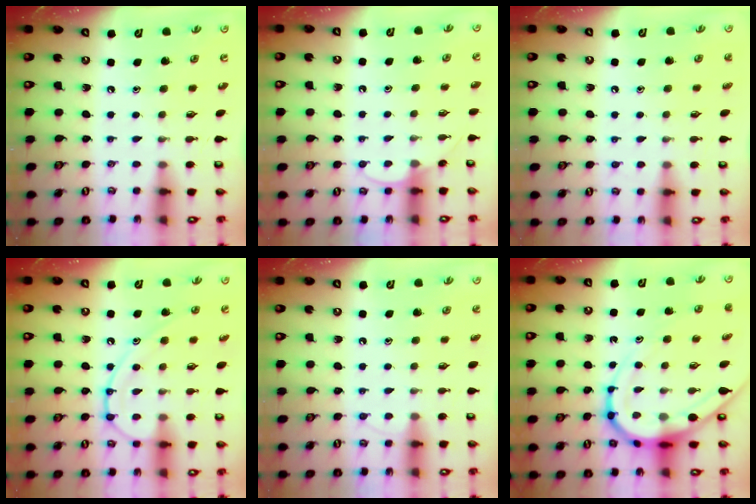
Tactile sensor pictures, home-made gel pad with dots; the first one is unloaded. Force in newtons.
{"total": 5.4, "press": 5.4, "slide": 0.3}
{"total": 4.7, "press": 4.7, "slide": 0.5}
{"total": 11.1, "press": 11.1, "slide": 1.1}
{"total": 5.8, "press": 5.8, "slide": 0.6}
{"total": 12.5, "press": 12.5, "slide": 1.3}